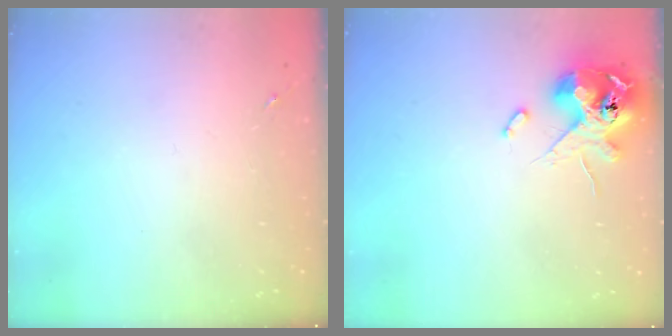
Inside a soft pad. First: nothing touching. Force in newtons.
{"total": 12.7, "press": 12.5, "slide": 2.1}